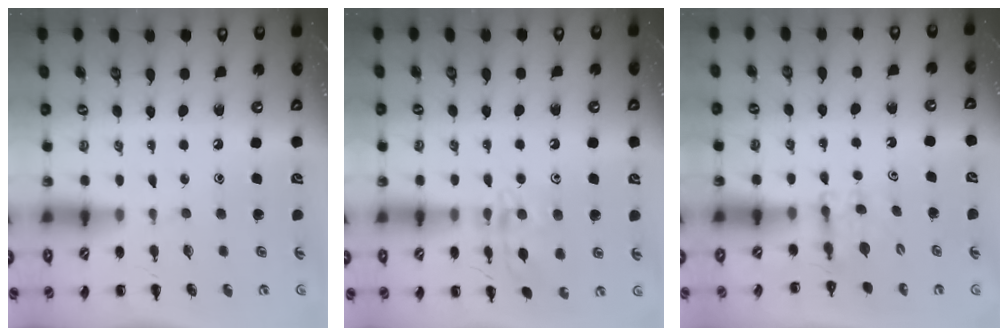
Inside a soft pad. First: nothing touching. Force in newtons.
{"total": 13.2, "press": 13.1, "slide": 0.7}
{"total": 3.1, "press": 2.8, "slide": 1.2}